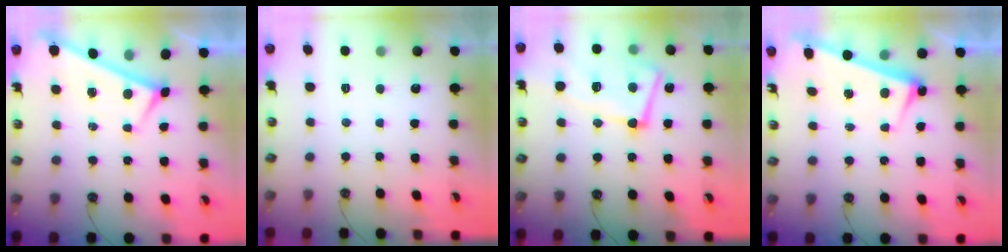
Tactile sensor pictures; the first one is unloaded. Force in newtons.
{"total": 0.0}
{"total": 12.2, "press": 12.1, "slide": 1.8}
{"total": 3.4, "press": 3.2, "slide": 0.9}